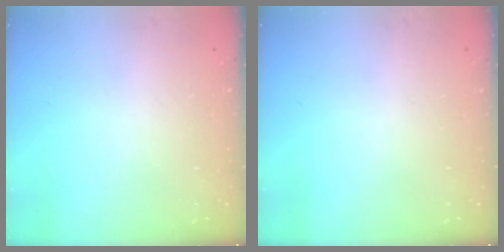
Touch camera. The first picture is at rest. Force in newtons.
{"total": 0.0}